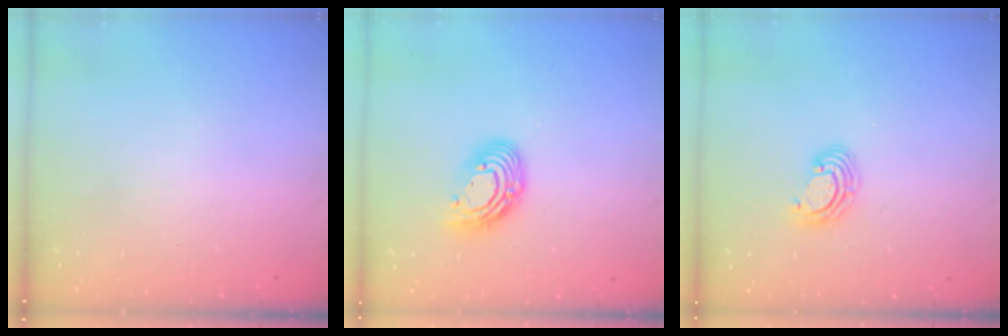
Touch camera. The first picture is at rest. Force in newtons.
{"total": 11.6, "press": 11.5, "slide": 1.2}
{"total": 4.5, "press": 4.5, "slide": 0.3}